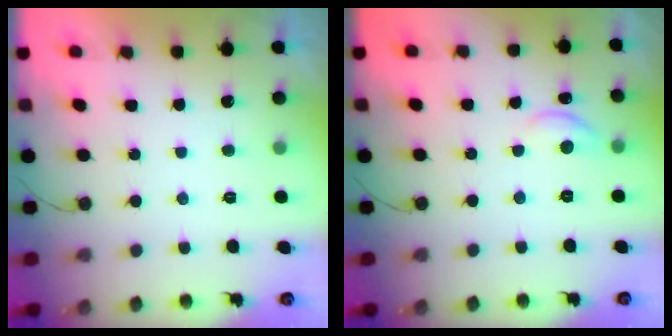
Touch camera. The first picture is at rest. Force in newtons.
{"total": 7.5, "press": 7.5, "slide": 0.7}